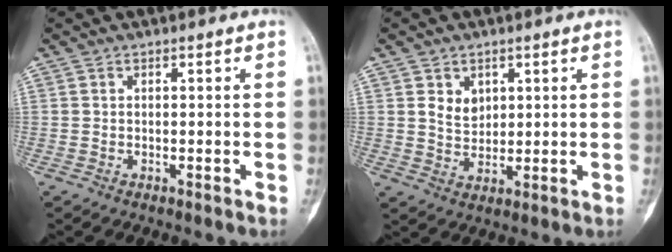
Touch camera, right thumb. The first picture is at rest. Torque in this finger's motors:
{"motor_torque": [-0.02, 0.02, -0.03, 0.05, 0.00]}